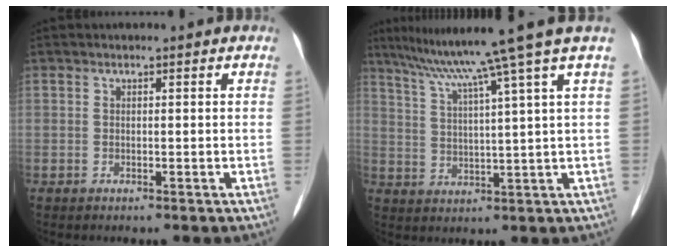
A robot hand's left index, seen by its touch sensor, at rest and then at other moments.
{"total": 12.4, "force": [9.3, -3.2, 7.6], "torque": [-0.123, -0.006, 0.135]}